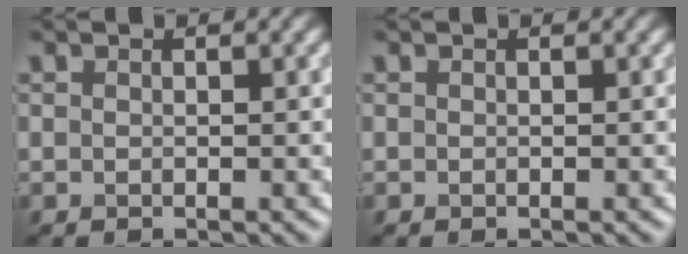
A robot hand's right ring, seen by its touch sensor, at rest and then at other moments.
{"total": 0.0}